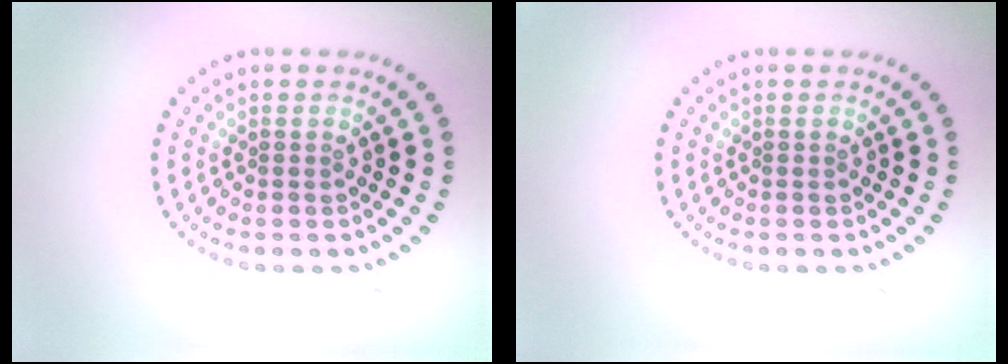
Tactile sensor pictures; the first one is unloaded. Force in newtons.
{"total": 0.0}